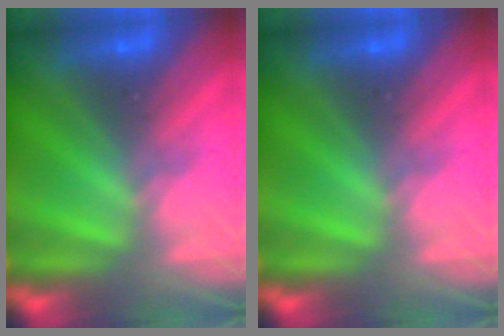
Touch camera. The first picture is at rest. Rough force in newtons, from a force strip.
{"total": 0.0}